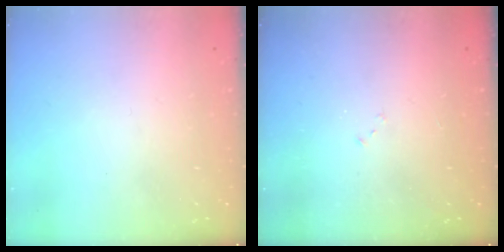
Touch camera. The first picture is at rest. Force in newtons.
{"total": 7.8, "press": 7.7, "slide": 0.7}